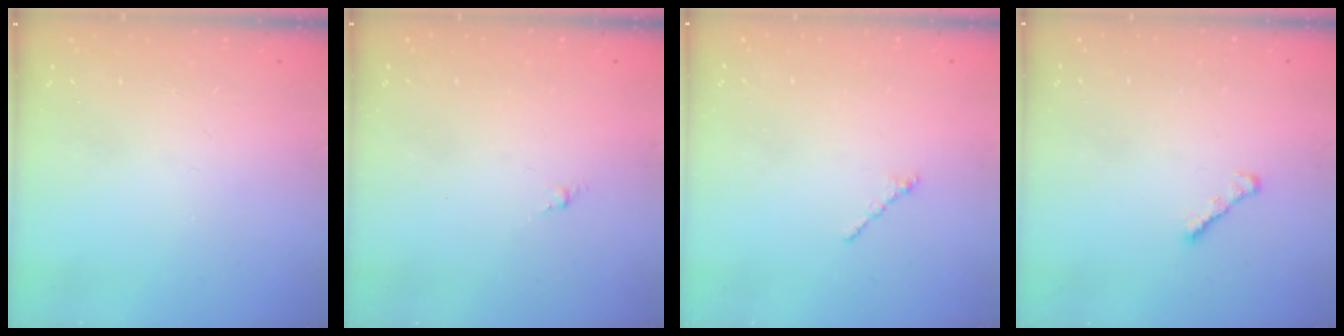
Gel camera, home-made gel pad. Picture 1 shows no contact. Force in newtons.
{"total": 0.0}
{"total": 1.2, "press": 1.1, "slide": 0.5}
{"total": 2.5, "press": 2.4, "slide": 0.6}